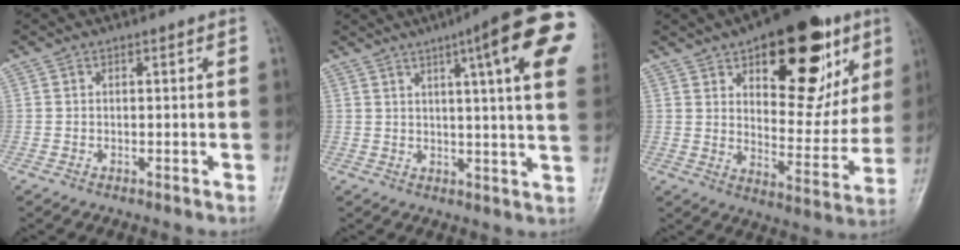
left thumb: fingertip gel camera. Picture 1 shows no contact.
{"total": 18.9, "force": [7.8, 2.2, 17.1], "torque": [-0.217, -0.013, 0.086]}
{"total": 22.9, "force": [11.0, 10.9, 16.9], "torque": [-0.181, -0.034, 0.164]}